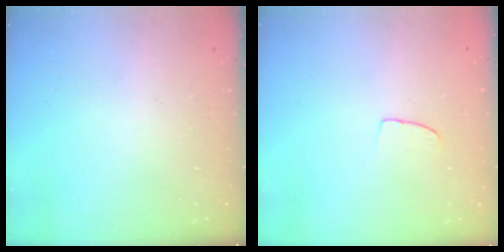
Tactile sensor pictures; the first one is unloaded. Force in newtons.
{"total": 5.9, "press": 5.9, "slide": 0.4}